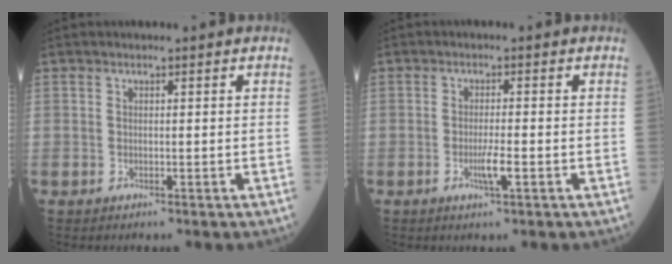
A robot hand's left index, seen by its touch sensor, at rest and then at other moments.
{"total": 2.7, "force": [-1.2, 0.0, 2.4], "torque": [-0.048, -0.005, -0.022]}